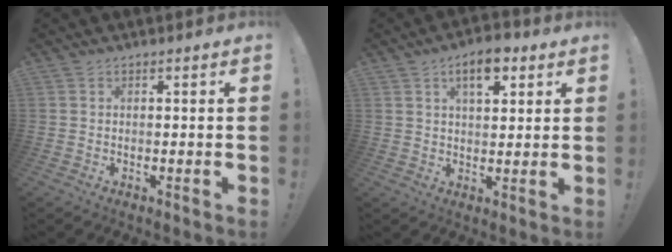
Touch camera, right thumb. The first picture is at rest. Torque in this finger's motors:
{"motor_torque": [0.96, 1.31, 0.61, 0.21, 0.00]}